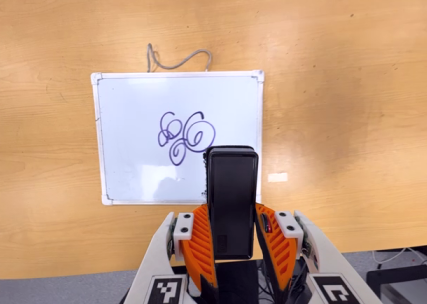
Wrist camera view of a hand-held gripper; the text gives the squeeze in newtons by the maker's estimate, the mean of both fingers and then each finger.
{"total": 4.2, "left": 2.8, "right": 5.6}